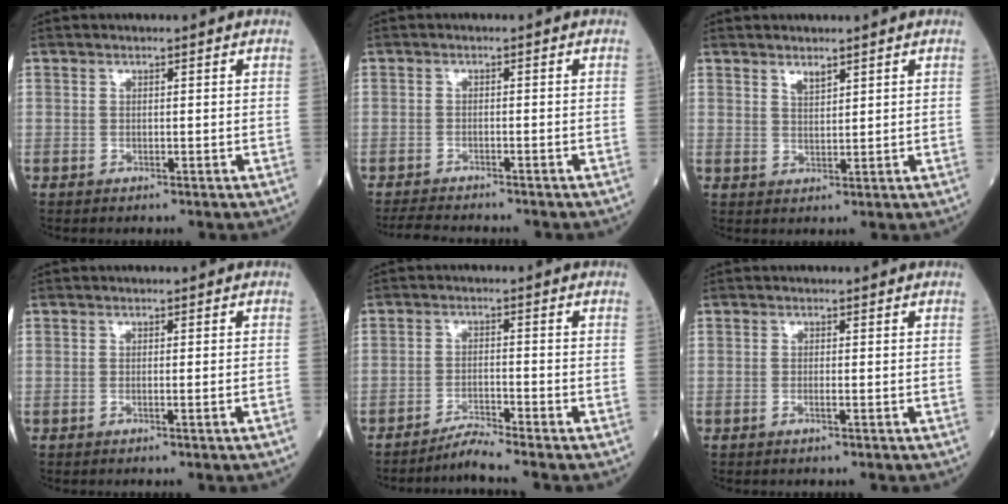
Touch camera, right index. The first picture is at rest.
{"total": 5.2, "force": [-4.9, 0.9, 1.7], "torque": [-0.026, -0.013, -0.080]}
{"total": 2.0, "force": [1.6, 0.6, 1.0], "torque": [-0.021, -0.005, 0.032]}
{"total": 1.1, "force": [-0.6, -0.4, 0.9], "torque": [-0.014, 0.002, -0.008]}
{"total": 3.7, "force": [-3.3, -1.5, 0.5], "torque": [-0.011, -0.019, -0.062]}
{"total": 1.0, "force": [-0.4, -0.1, 0.8], "torque": [-0.018, 0.000, -0.009]}